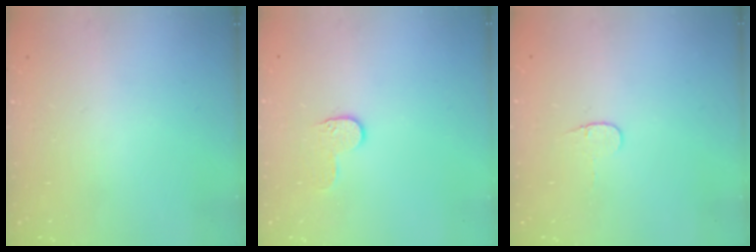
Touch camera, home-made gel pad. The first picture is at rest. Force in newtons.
{"total": 4.6, "press": 4.6, "slide": 0.3}
{"total": 3.7, "press": 3.7, "slide": 0.4}